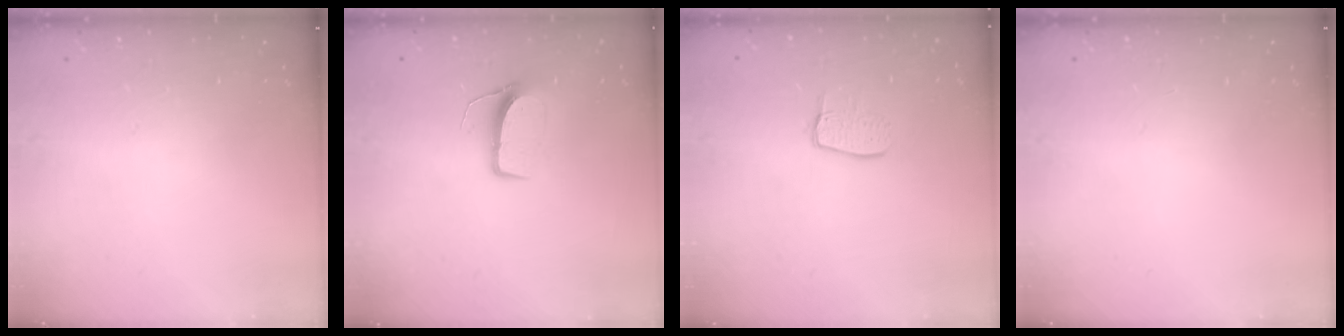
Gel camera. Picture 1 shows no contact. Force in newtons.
{"total": 7.8, "press": 7.8, "slide": 0.5}
{"total": 7.5, "press": 7.5, "slide": 0.6}
{"total": 0.0}